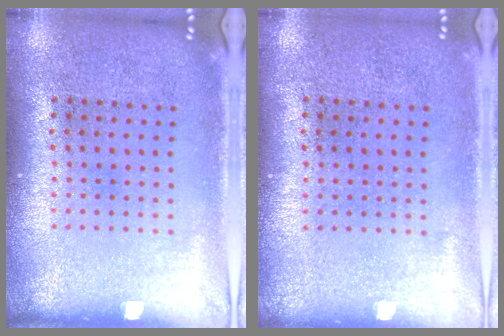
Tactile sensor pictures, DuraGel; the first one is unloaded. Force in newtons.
{"total": 0.0}